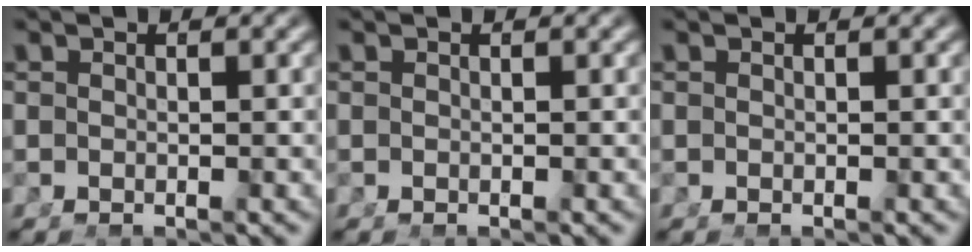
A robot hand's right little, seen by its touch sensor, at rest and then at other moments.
{"total": 0.0}
{"total": 0.0}